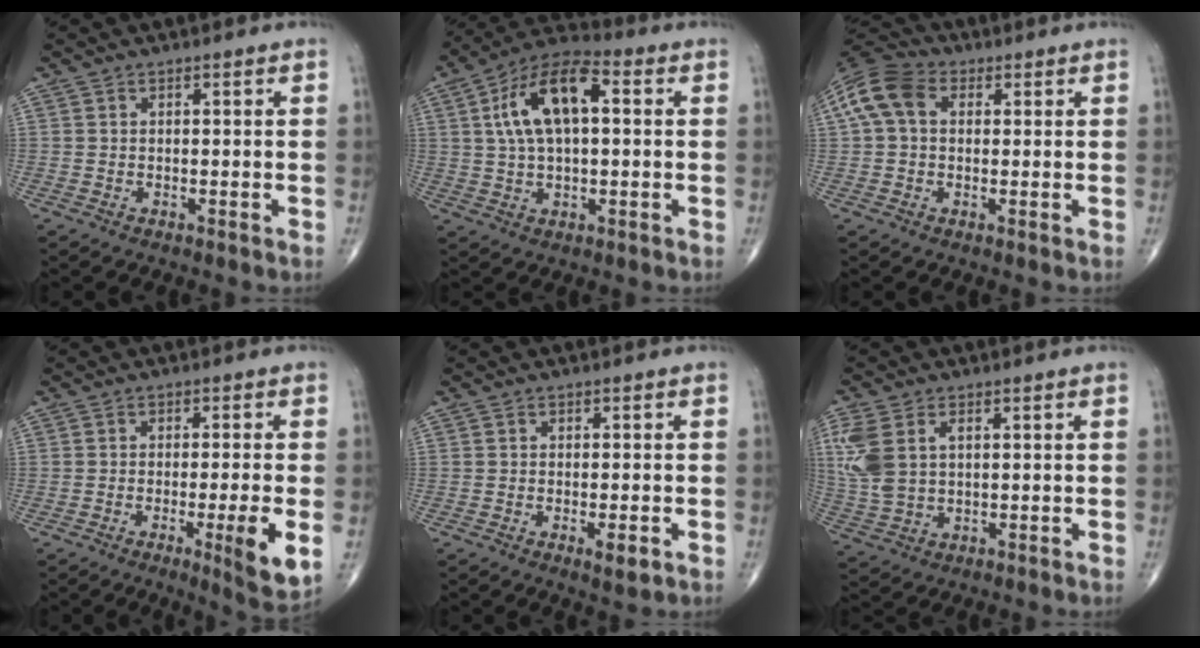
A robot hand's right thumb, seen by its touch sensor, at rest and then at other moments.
{"total": 14.1, "force": [2.8, 6.8, 12.0], "torque": [-0.220, 0.027, 0.043]}
{"total": 9.7, "force": [2.1, 6.8, 6.5], "torque": [-0.136, 0.031, 0.029]}
{"total": 8.0, "force": [-2.1, 0.7, 7.7], "torque": [-0.116, -0.015, -0.030]}
{"total": 3.1, "force": [-1.2, 1.0, 2.7], "torque": [-0.037, -0.004, -0.015]}
{"total": 9.6, "force": [2.5, 6.0, 7.1], "torque": [-0.176, 0.006, 0.058]}